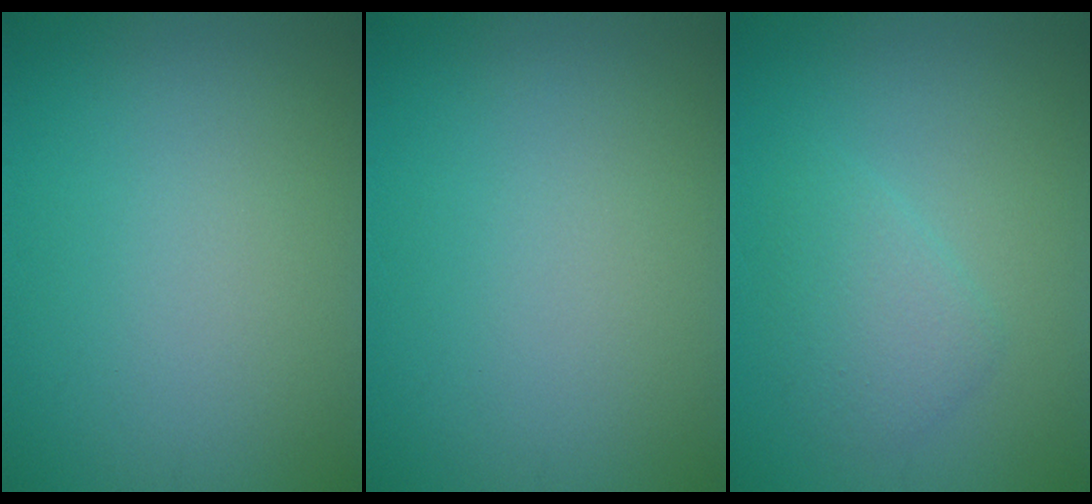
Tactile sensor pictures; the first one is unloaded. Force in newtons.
{"total": 0.0}
{"total": 2.3, "press": 2.3, "slide": 0.0}